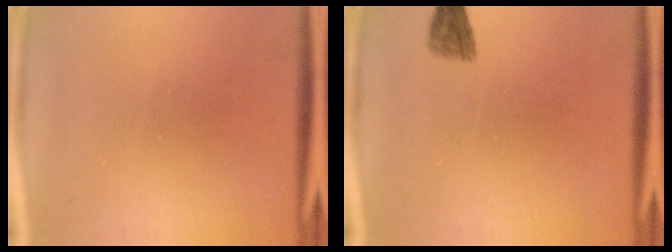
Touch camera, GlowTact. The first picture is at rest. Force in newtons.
{"total": 1.8}